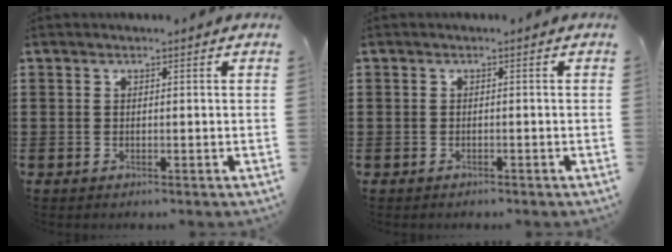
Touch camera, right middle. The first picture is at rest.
{"total": 0.7, "force": [-0.5, 0.4, -0.1], "torque": [0.003, 0.003, -0.014]}